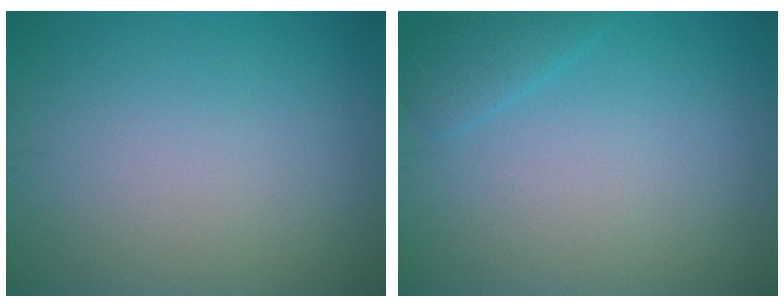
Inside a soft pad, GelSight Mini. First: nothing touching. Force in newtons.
{"total": 1.3, "press": 1.3, "slide": 0.1}